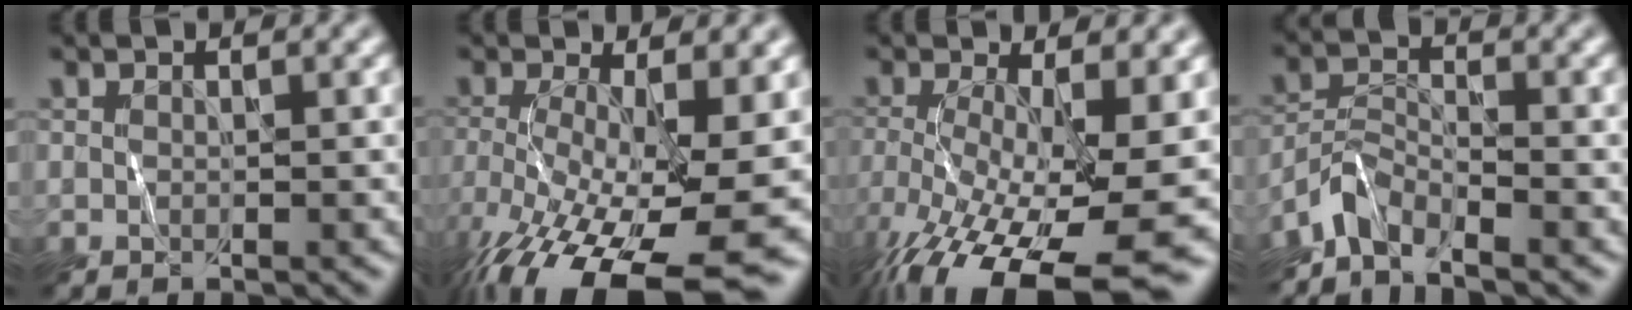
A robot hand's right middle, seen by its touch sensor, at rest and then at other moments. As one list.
[{"total": 14.6, "force": [-6.0, 5.7, 12.0], "torque": [-0.222, -0.031, -0.092]}, {"total": 14.3, "force": [-6.0, 5.6, 11.7], "torque": [-0.219, -0.036, -0.091]}, {"total": 3.2, "force": [-3.0, 0.8, 1.0], "torque": [-0.020, 0.006, -0.069]}]